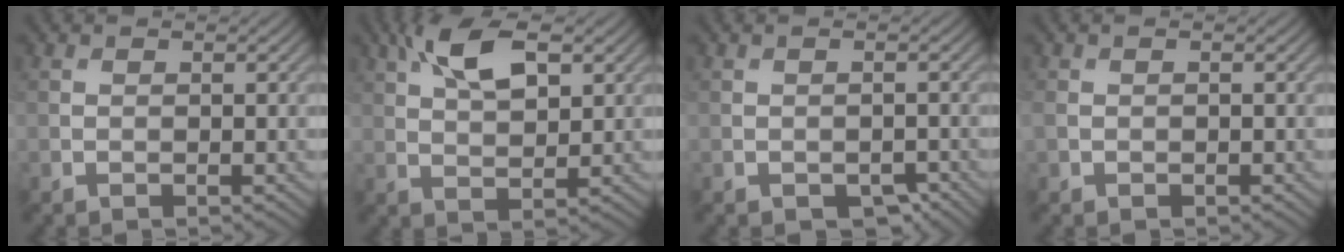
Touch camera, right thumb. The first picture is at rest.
{"total": 7.8, "force": [3.6, 3.4, 6.0], "torque": [-0.124, 0.011, 0.068]}
{"total": 2.1, "force": [-1.3, 1.2, 1.1], "torque": [-0.017, -0.005, -0.015]}
{"total": 1.6, "force": [-0.4, 1.3, 0.9], "torque": [-0.029, -0.005, -0.006]}